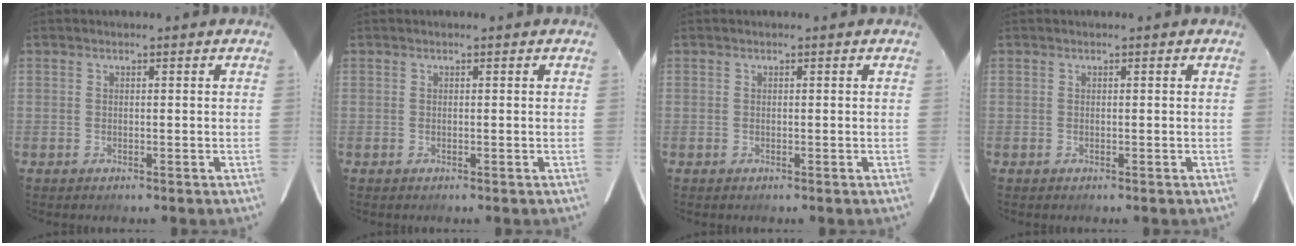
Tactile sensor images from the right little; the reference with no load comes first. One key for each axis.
{"total": 0.0}
{"total": 0.0}
{"total": 0.0}